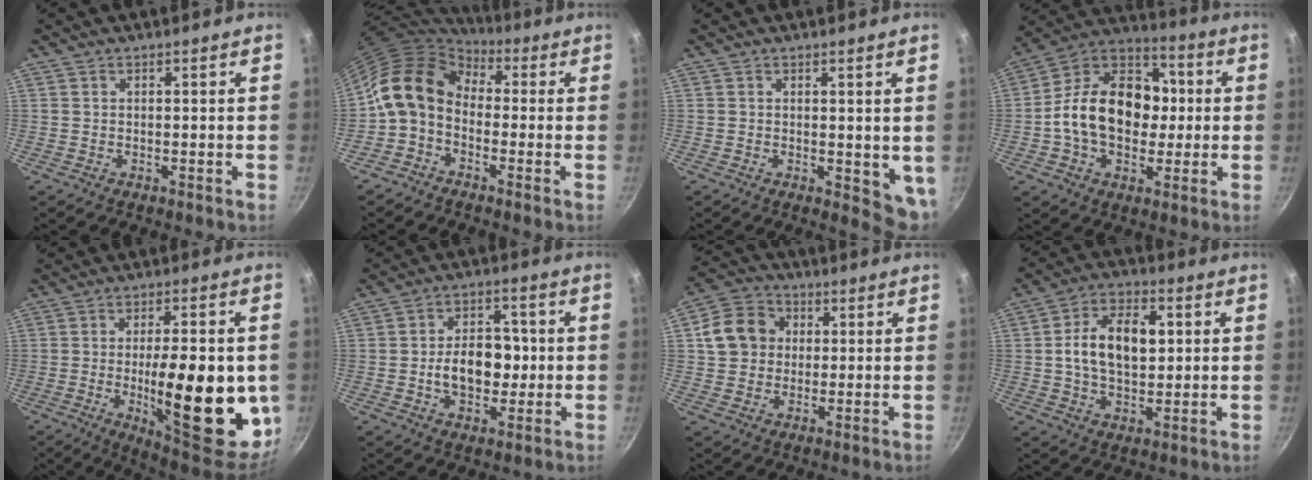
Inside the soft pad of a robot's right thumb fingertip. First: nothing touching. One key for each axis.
{"total": 10.9, "fx": -0.1, "fy": 8.2, "fz": 7.2, "tx": -0.111, "ty": 0.033, "tz": -0.026}
{"total": 5.2, "fx": 0.7, "fy": 2.7, "fz": 4.4, "tx": -0.047, "ty": -0.014, "tz": 0.012}
{"total": 20.2, "fx": -0.5, "fy": 14.7, "fz": 13.9, "tx": -0.197, "ty": 0.039, "tz": -0.027}
{"total": 24.1, "fx": -3.4, "fy": 8.5, "fz": 22.3, "tx": -0.285, "ty": -0.009, "tz": -0.040}
{"total": 13.4, "fx": -1.4, "fy": 9.3, "fz": 9.6, "tx": -0.111, "ty": 0.023, "tz": -0.028}
{"total": 10.2, "fx": 1.6, "fy": 8.8, "fz": 4.8, "tx": -0.059, "ty": 0.013, "tz": 0.015}
{"total": 13.3, "fx": 1.8, "fy": 8.4, "fz": 10.2, "tx": -0.155, "ty": 0.011, "tz": 0.023}